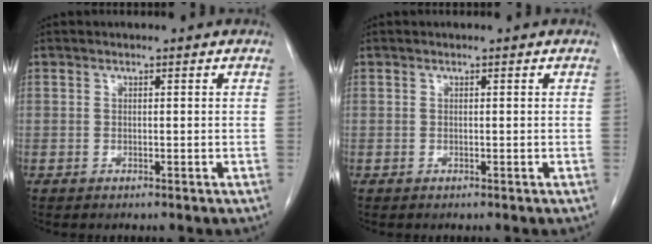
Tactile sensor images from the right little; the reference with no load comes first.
{"total": 0.0}